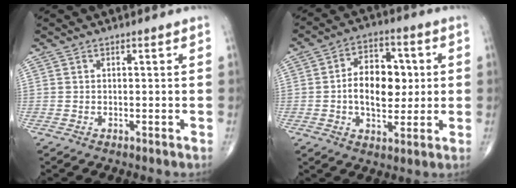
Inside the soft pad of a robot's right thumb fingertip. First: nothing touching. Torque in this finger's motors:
{"motor_torque": [0.02, 0.39, 0.32, 0.04, 0.06]}